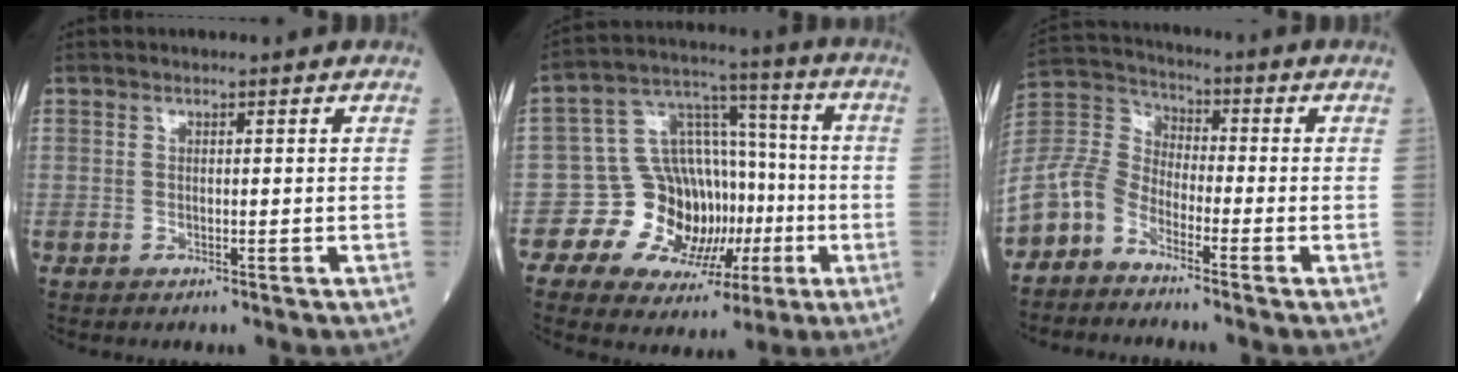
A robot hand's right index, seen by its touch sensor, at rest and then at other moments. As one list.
[{"total": 13.6, "force": [-3.4, 10.1, 8.4], "torque": [-0.135, 0.032, -0.045]}, {"total": 8.9, "force": [-6.5, 4.9, 3.6], "torque": [-0.090, 0.025, -0.142]}]